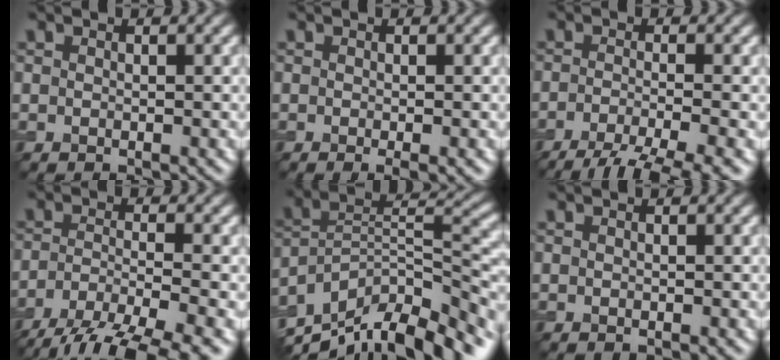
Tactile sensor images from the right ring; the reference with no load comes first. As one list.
[{"total": 1.3, "force": [-0.4, 0.2, 1.2], "torque": [-0.016, -0.008, -0.007]}, {"total": 6.2, "force": [-4.0, 1.2, 4.5], "torque": [-0.067, -0.008, -0.075]}, {"total": 8.1, "force": [-5.9, 2.0, 5.2], "torque": [-0.089, -0.007, -0.103]}, {"total": 13.1, "force": [-9.5, 5.5, 7.3], "torque": [-0.141, 0.015, -0.153]}, {"total": 0.0}]